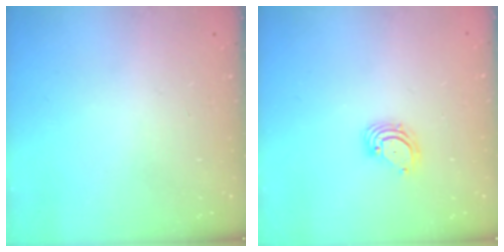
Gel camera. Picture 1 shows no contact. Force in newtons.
{"total": 3.4, "press": 3.4, "slide": 0.1}